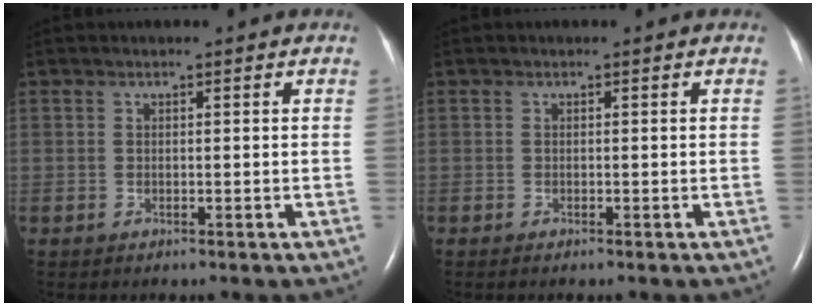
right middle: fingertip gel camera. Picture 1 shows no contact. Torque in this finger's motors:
{"motor_torque": [-0.06, -0.08, -0.03, 0.00]}